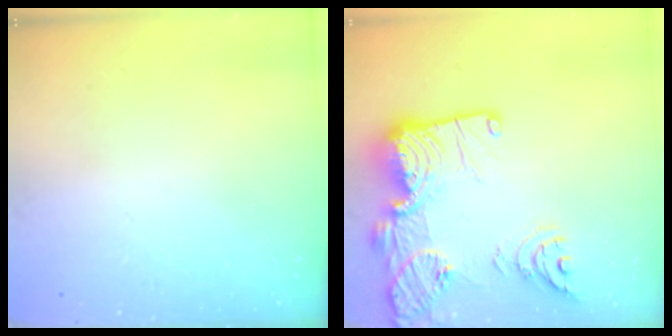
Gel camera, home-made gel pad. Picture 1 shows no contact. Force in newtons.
{"total": 25.2, "press": 24.5, "slide": 5.9}